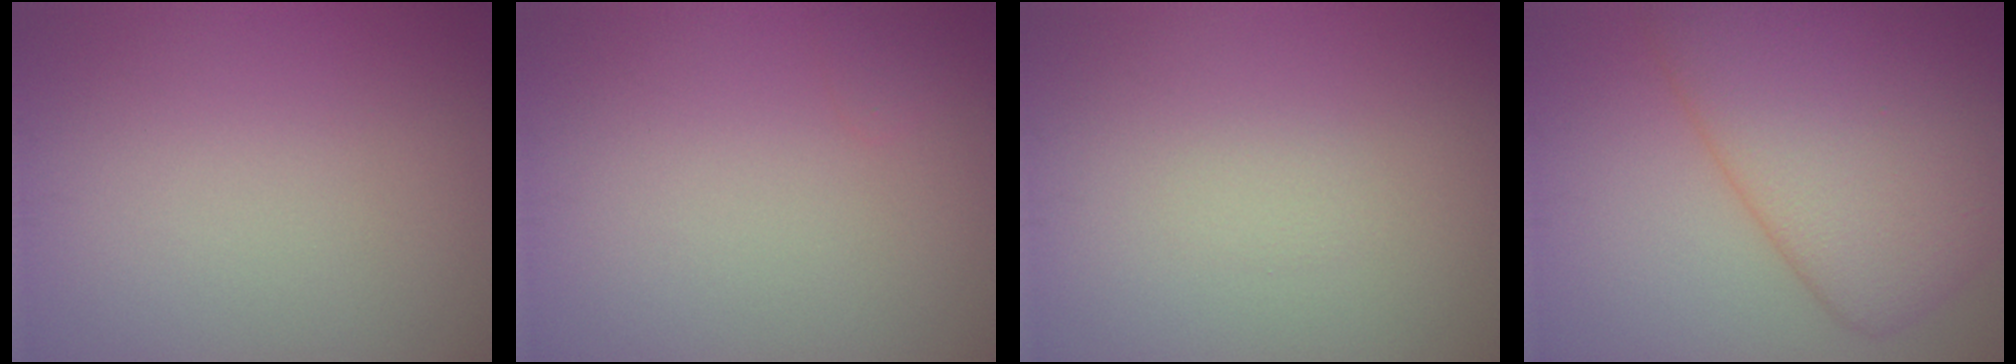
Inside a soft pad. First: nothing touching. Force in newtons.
{"total": 0.6, "press": 0.6, "slide": 0.0}
{"total": 0.6, "press": 0.6, "slide": 0.0}
{"total": 10.2, "press": 10.2, "slide": 0.4}